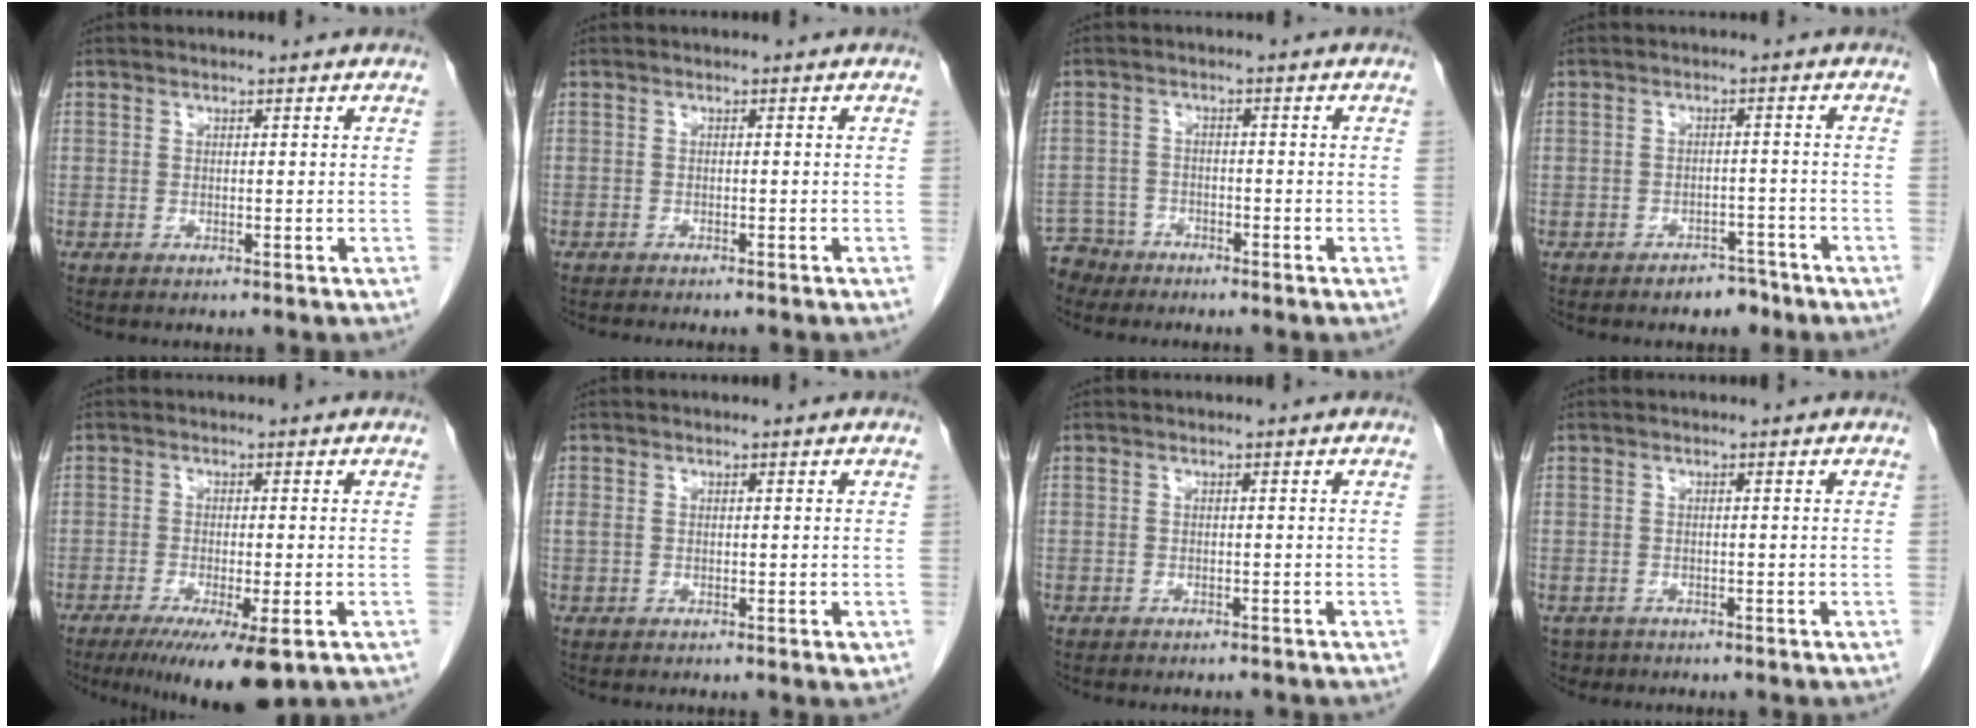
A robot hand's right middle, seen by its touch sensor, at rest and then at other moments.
{"total": 5.7, "force": [-5.1, 0.6, 2.5], "torque": [-0.024, -0.011, -0.063]}
{"total": 3.9, "force": [-3.5, 1.6, -1.0], "torque": [0.018, -0.002, -0.070]}
{"total": 3.3, "force": [-2.6, 1.8, 1.0], "torque": [-0.013, 0.007, -0.032]}
{"total": 10.0, "force": [-6.2, 1.1, 7.7], "torque": [-0.114, -0.026, -0.096]}
{"total": 1.8, "force": [0.0, 1.1, 1.5], "torque": [-0.037, 0.007, 0.006]}
{"total": 2.8, "force": [-2.6, 0.6, 0.9], "torque": [-0.020, -0.003, -0.031]}
{"total": 2.3, "force": [-1.5, 1.8, -0.1], "torque": [-0.001, -0.002, -0.029]}